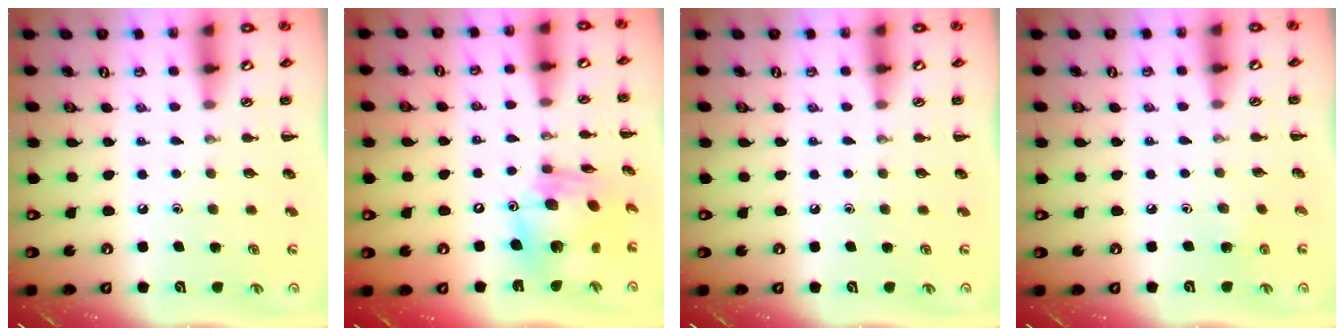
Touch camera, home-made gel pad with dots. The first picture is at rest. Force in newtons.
{"total": 14.0, "press": 13.3, "slide": 4.3}
{"total": 0.0}
{"total": 2.7, "press": 2.6, "slide": 1.0}